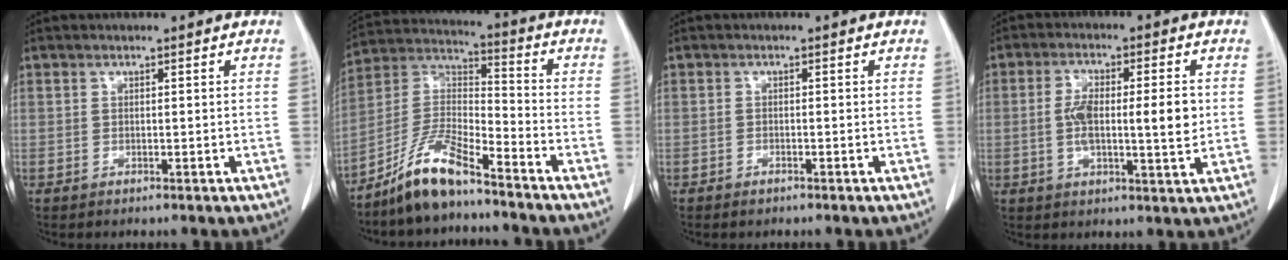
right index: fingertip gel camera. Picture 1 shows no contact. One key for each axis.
{"total": 10.2, "fx": -8.1, "fy": 1.8, "fz": 6.0, "tx": -0.129, "ty": 0.008, "tz": -0.156}
{"total": 0.7, "fx": -0.6, "fy": 0.3, "fz": 0.3, "tx": -0.006, "ty": 0.000, "tz": -0.005}
{"total": 9.6, "fx": 0.3, "fy": 2.6, "fz": 9.2, "tx": -0.159, "ty": 0.007, "tz": 0.003}